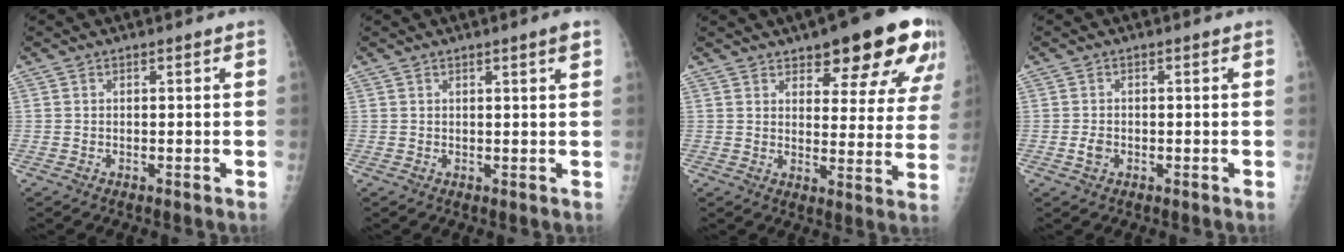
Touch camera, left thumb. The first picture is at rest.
{"total": 2.2, "force": [1.2, 0.0, 1.9], "torque": [-0.028, -0.004, 0.016]}
{"total": 17.8, "force": [11.1, 6.3, 12.4], "torque": [-0.116, -0.045, 0.139]}
{"total": 1.7, "force": [-0.7, 1.3, 0.9], "torque": [-0.017, 0.004, -0.013]}